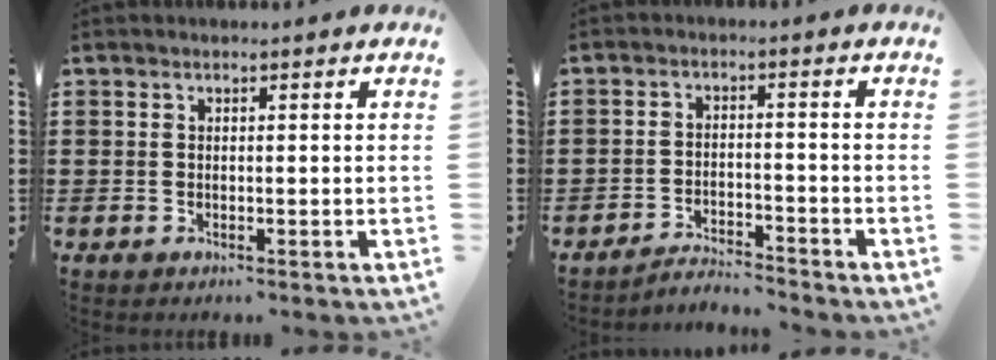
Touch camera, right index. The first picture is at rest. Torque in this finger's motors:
{"motor_torque": [-1.09, 1.05, -1.05, -0.20]}